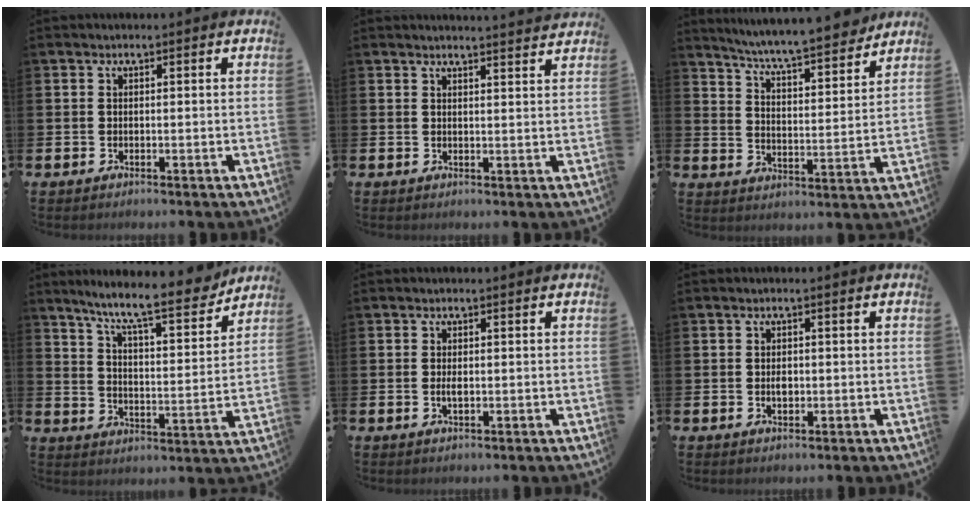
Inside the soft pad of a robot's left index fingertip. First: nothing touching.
{"total": 2.6, "force": [2.6, -0.3, -0.1], "torque": [0.007, -0.020, 0.045]}
{"total": 7.6, "force": [7.2, -0.1, 2.3], "torque": [-0.067, -0.056, 0.122]}
{"total": 10.2, "force": [9.0, 0.9, 4.6], "torque": [-0.108, -0.055, 0.151]}
{"total": 1.3, "force": [-0.1, 0.5, 1.2], "torque": [-0.020, 0.000, -0.003]}
{"total": 1.5, "force": [-0.1, 1.0, 1.2], "torque": [-0.012, 0.001, -0.006]}